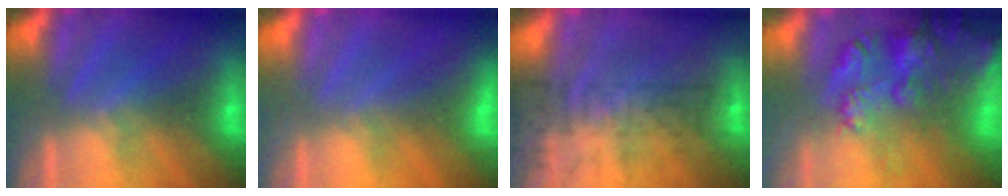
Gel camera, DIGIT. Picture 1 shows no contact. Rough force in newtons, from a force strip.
{"total": 3.1}
{"total": 9.2}
{"total": 9.6}